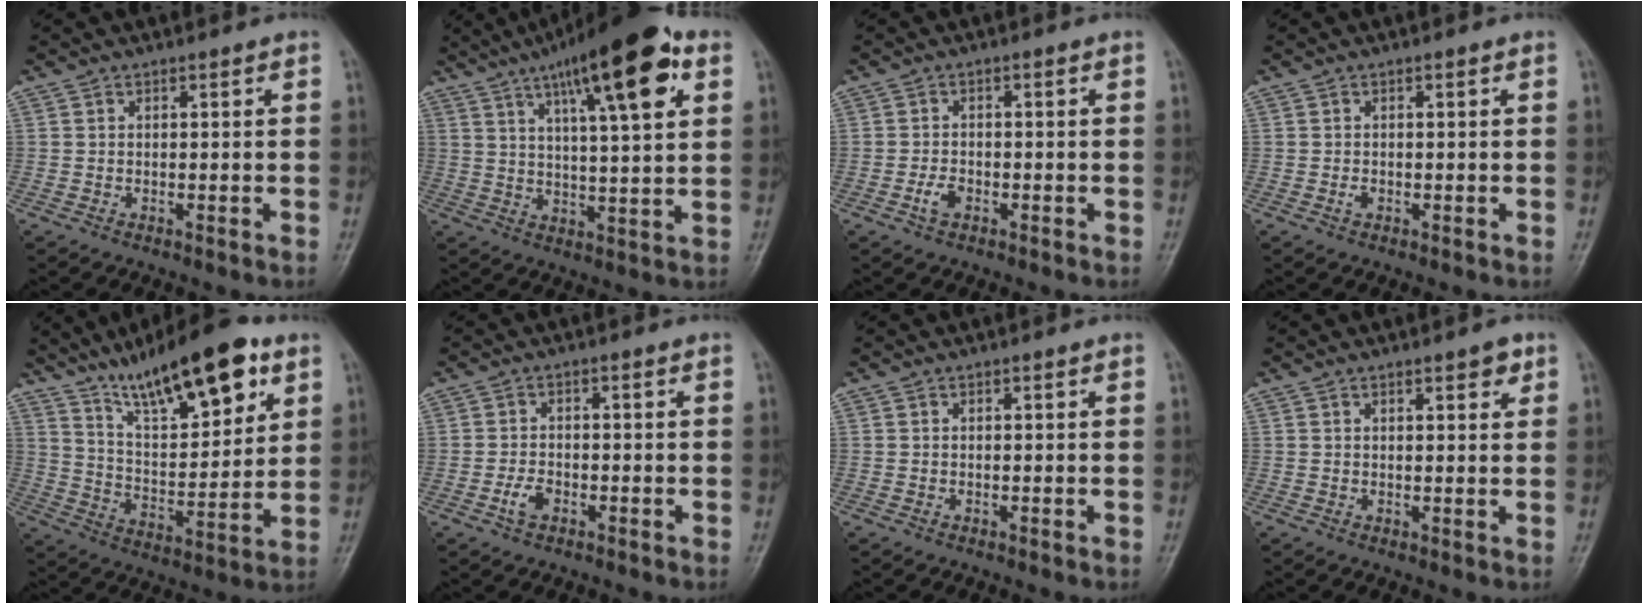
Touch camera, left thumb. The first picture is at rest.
{"total": 18.9, "force": [9.2, 4.7, 15.9], "torque": [-0.224, -0.013, 0.139]}
{"total": 2.5, "force": [-1.2, 1.5, 1.6], "torque": [-0.033, 0.007, -0.023]}
{"total": 0.8, "force": [-0.3, 0.5, 0.6], "torque": [-0.011, 0.001, -0.005]}
{"total": 19.8, "force": [12.2, 6.4, 14.2], "torque": [-0.193, -0.046, 0.210]}
{"total": 2.9, "force": [-1.4, 1.7, 1.9], "torque": [-0.037, 0.009, -0.026]}
{"total": 0.0}
{"total": 2.8, "force": [1.8, 1.0, 1.9], "torque": [-0.016, -0.009, 0.023]}